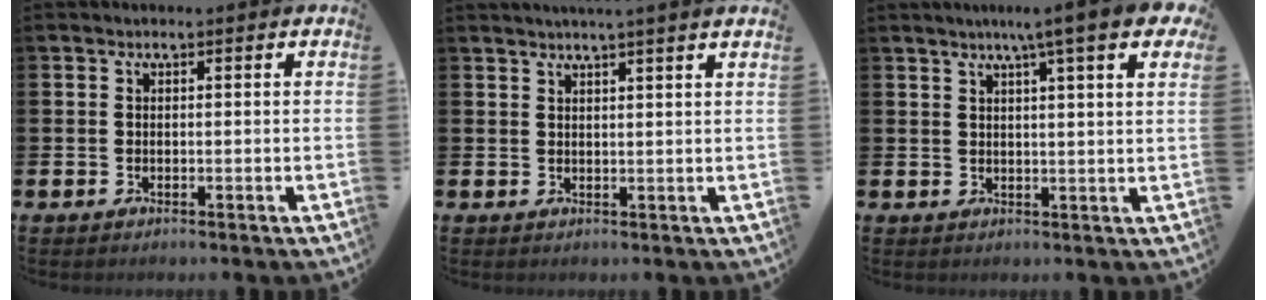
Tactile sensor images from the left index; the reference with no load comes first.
{"total": 2.2, "force": [2.0, -0.8, 0.4], "torque": [-0.014, -0.006, 0.038]}
{"total": 6.7, "force": [4.9, 0.6, 4.6], "torque": [-0.074, -0.015, 0.080]}